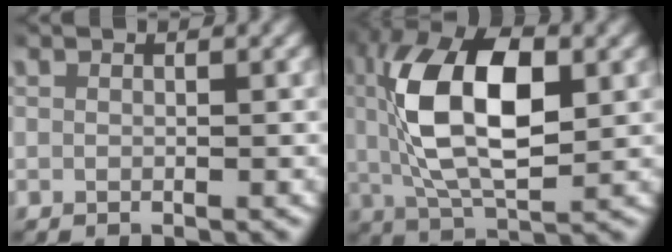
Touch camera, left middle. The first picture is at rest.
{"total": 10.6, "force": [1.1, 5.1, 9.2], "torque": [-0.173, -0.001, 0.023]}